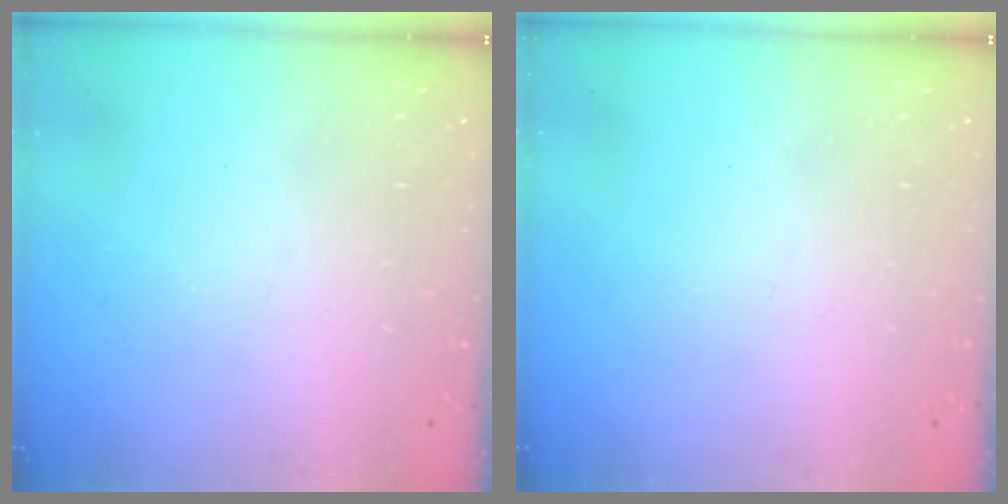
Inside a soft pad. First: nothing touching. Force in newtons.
{"total": 0.0}